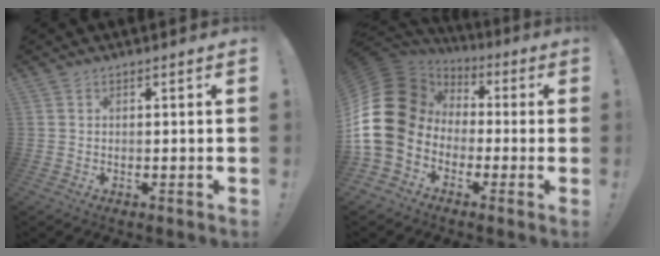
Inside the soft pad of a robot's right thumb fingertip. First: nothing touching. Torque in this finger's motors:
{"motor_torque": [2.68, 2.33, 1.82, -0.95, 0.52]}